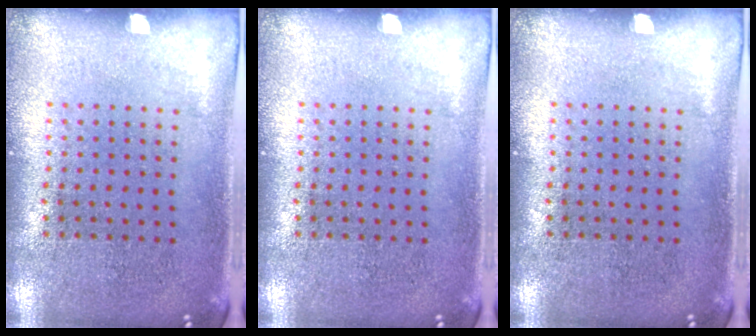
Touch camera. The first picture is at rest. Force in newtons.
{"total": 0.0}
{"total": 0.0}